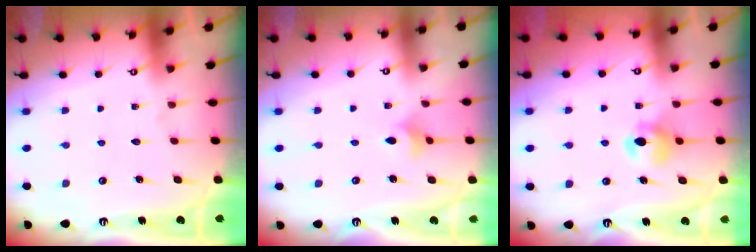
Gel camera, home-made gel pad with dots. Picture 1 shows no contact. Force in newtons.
{"total": 3.9, "press": 3.8, "slide": 0.8}
{"total": 6.6, "press": 6.5, "slide": 0.6}